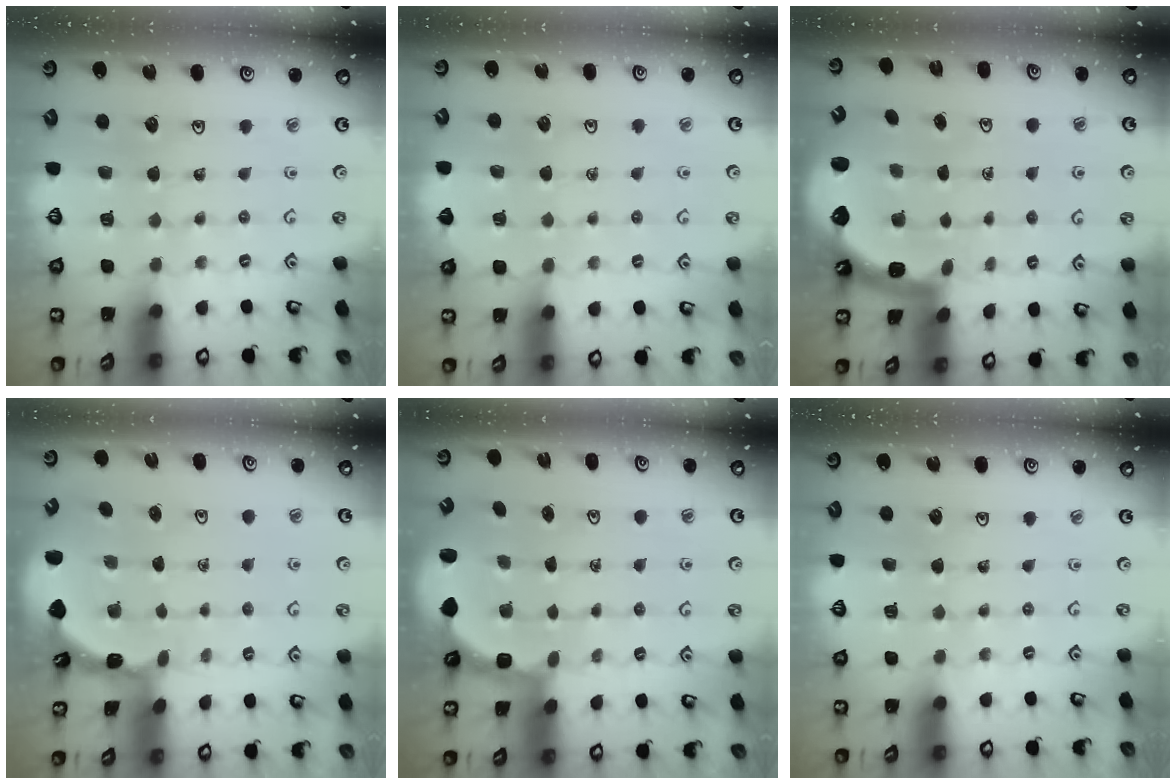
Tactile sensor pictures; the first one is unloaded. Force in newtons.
{"total": 2.5, "press": 2.5, "slide": 0.3}
{"total": 1.7, "press": 1.5, "slide": 0.7}
{"total": 1.8, "press": 1.8, "slide": 0.1}
{"total": 2.8, "press": 2.3, "slide": 1.7}
{"total": 0.0}